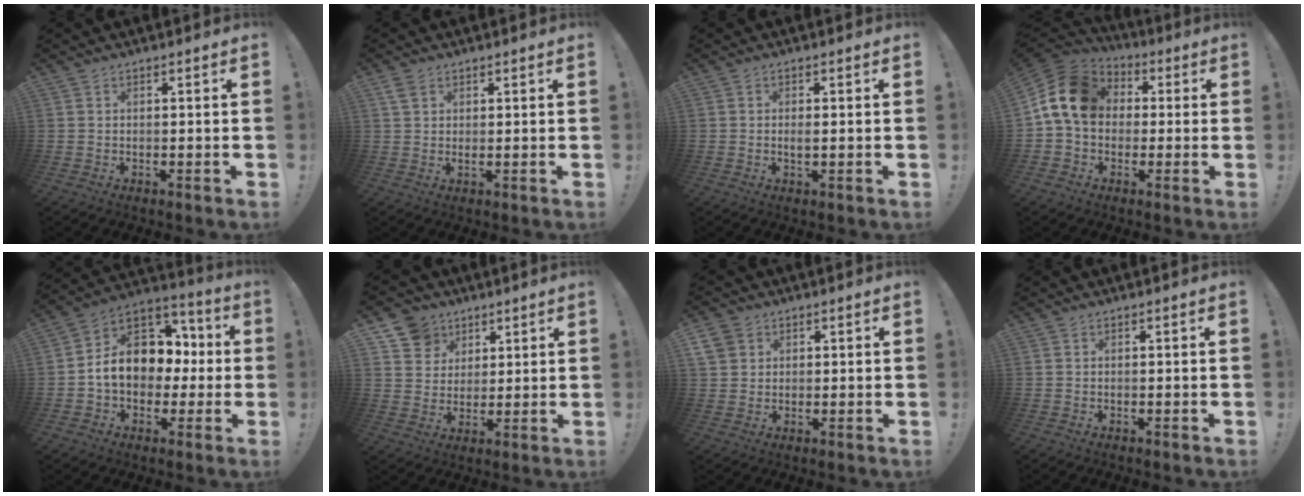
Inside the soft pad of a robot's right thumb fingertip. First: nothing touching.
{"total": 2.9, "force": [1.7, 1.5, 1.8], "torque": [-0.026, -0.005, 0.030]}
{"total": 1.3, "force": [-0.2, 0.3, 1.3], "torque": [-0.018, -0.003, -0.004]}
{"total": 15.8, "force": [2.6, 12.1, 9.7], "torque": [-0.157, 0.012, 0.054]}
{"total": 14.9, "force": [0.8, 11.9, 8.8], "torque": [-0.120, 0.004, 0.022]}
{"total": 9.7, "force": [5.5, 7.9, 1.5], "torque": [-0.021, -0.038, 0.111]}
{"total": 5.1, "force": [2.7, 4.2, 1.3], "torque": [-0.020, -0.006, 0.054]}
{"total": 0.0}